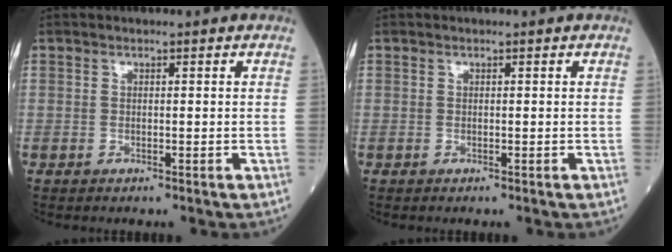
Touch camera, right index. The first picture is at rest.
{"total": 0.0}